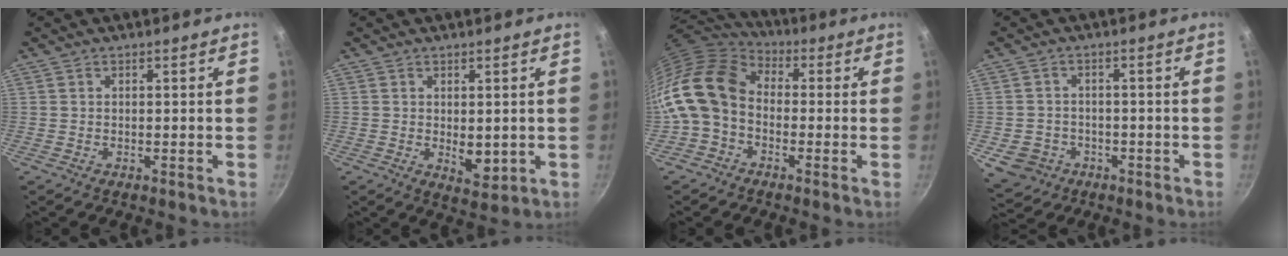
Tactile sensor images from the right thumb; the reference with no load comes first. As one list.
[{"total": 4.5, "force": [0.0, 2.6, 3.7], "torque": [-0.048, -0.015, 0.005]}, {"total": 14.8, "force": [-2.0, 11.1, 9.7], "torque": [-0.178, 0.043, -0.062]}, {"total": 6.8, "force": [-2.5, 5.7, 2.6], "torque": [-0.029, 0.021, -0.027]}]